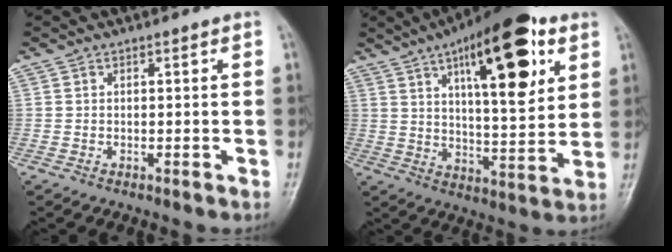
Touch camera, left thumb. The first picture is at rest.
{"total": 21.3, "force": [9.5, 7.6, 17.5], "torque": [-0.228, -0.030, 0.143]}